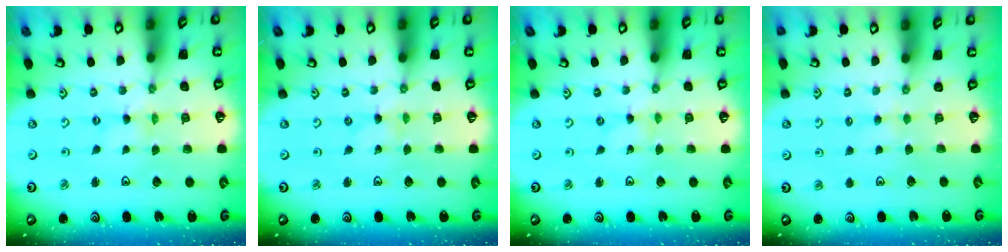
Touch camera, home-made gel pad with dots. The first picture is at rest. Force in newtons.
{"total": 0.0}
{"total": 0.0}
{"total": 2.3, "press": 2.2, "slide": 0.5}